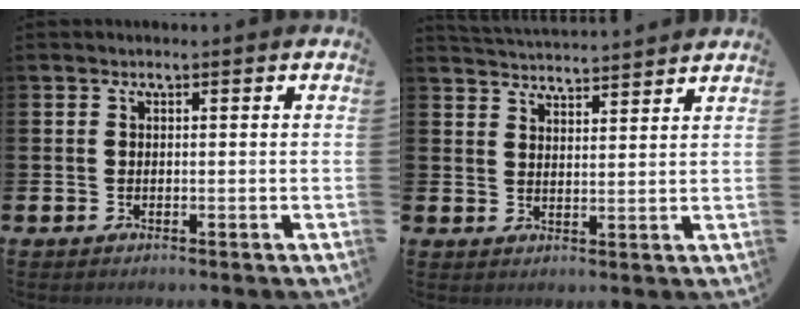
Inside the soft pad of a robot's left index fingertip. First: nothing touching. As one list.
[{"total": 4.5, "force": [4.5, 0.0, -0.1], "torque": [-0.007, -0.029, 0.080]}]